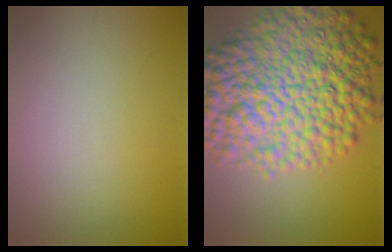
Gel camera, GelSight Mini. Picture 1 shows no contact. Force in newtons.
{"total": 12.1, "press": 12.1, "slide": 0.1}